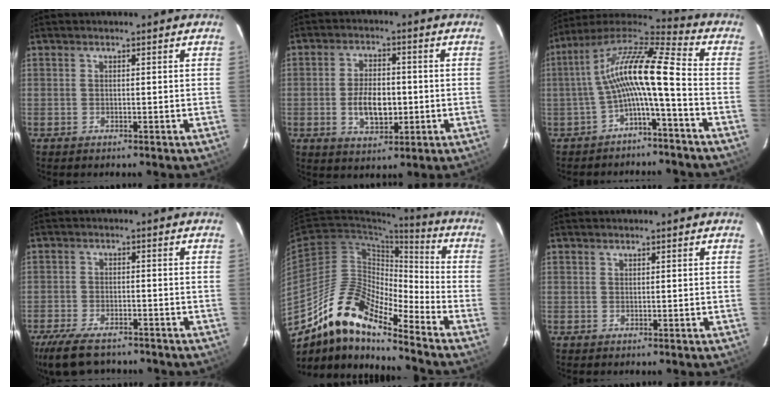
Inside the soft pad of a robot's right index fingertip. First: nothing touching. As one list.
[{"total": 8.0, "force": [-1.4, 4.4, 6.6], "torque": [-0.128, 0.001, -0.018]}, {"total": 13.5, "force": [-2.4, 1.4, 13.2], "torque": [-0.257, 0.021, -0.052]}, {"total": 13.5, "force": [-11.1, 4.7, 6.0], "torque": [-0.145, -0.025, -0.186]}, {"total": 16.5, "force": [-13.0, 4.0, 9.4], "torque": [-0.159, -0.004, -0.254]}, {"total": 0.0}]